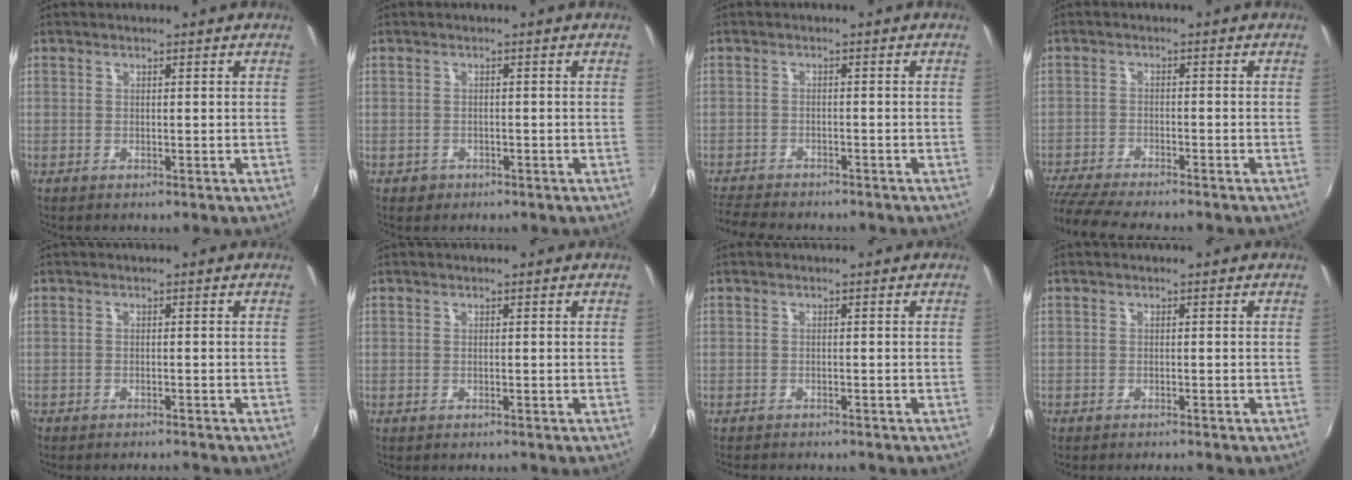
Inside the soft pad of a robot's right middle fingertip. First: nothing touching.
{"total": 1.8, "force": [-0.9, 1.5, 0.4], "torque": [-0.011, -0.002, -0.012]}
{"total": 8.1, "force": [-7.4, 1.8, 2.7], "torque": [-0.080, -0.019, -0.123]}
{"total": 10.5, "force": [-9.4, 0.9, 4.5], "torque": [-0.118, -0.029, -0.163]}
{"total": 3.3, "force": [-3.1, 0.5, 0.9], "torque": [-0.035, -0.008, -0.053]}
{"total": 0.5, "force": [-0.5, 0.1, 0.1], "torque": [-0.001, -0.003, -0.010]}
{"total": 4.1, "force": [-3.8, 0.6, 1.3], "torque": [-0.035, -0.014, -0.060]}
{"total": 2.2, "force": [-2.1, 0.1, 0.6], "torque": [-0.025, -0.012, -0.039]}